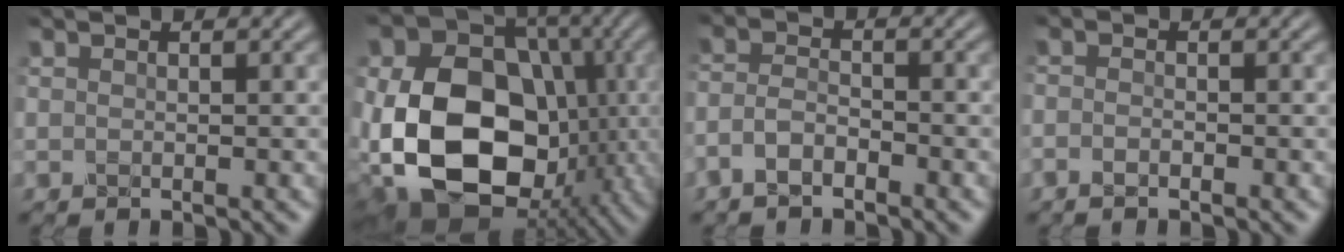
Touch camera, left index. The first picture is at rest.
{"total": 18.0, "force": [-2.8, 13.4, 11.7], "torque": [-0.237, -0.017, -0.043]}
{"total": 2.2, "force": [-1.8, 0.6, 1.2], "torque": [-0.030, 0.006, -0.042]}
{"total": 0.9, "force": [-0.8, 0.2, 0.4], "torque": [-0.012, 0.002, -0.019]}